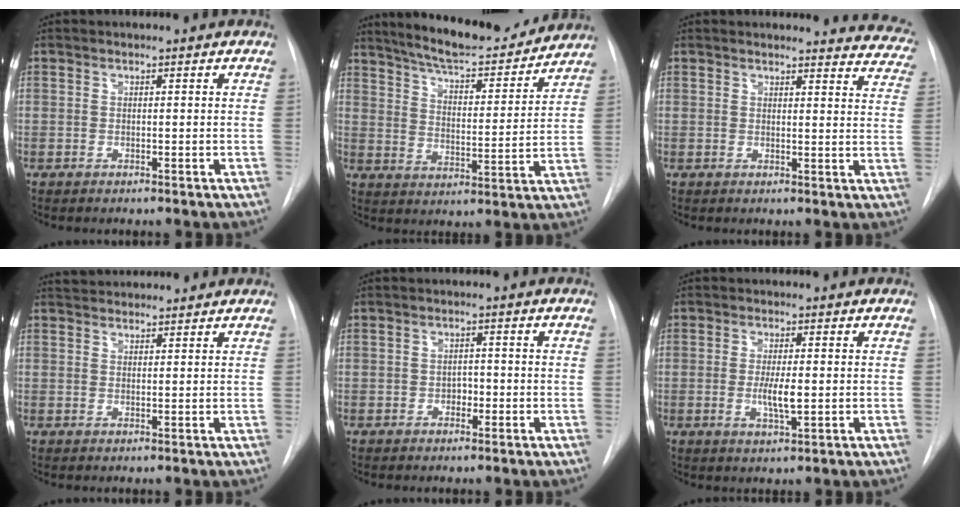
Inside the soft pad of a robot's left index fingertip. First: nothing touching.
{"total": 17.9, "force": [16.1, 3.2, 7.0], "torque": [-0.105, -0.007, 0.233]}
{"total": 13.1, "force": [12.8, 2.4, 1.9], "torque": [0.018, -0.070, 0.100]}
{"total": 5.4, "force": [5.2, 0.9, 0.9], "torque": [-0.015, 0.038, 0.077]}
{"total": 1.6, "force": [-0.6, 1.1, 1.0], "torque": [-0.010, 0.006, -0.010]}
{"total": 3.9, "force": [-0.4, 0.7, 3.8], "torque": [-0.072, -0.005, -0.005]}